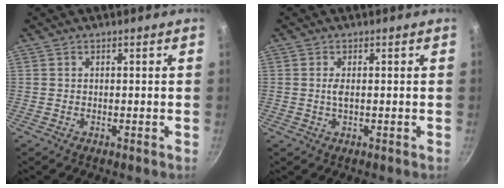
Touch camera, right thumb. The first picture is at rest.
{"total": 1.6, "force": [0.1, 0.5, 1.5], "torque": [-0.033, 0.000, 0.004]}